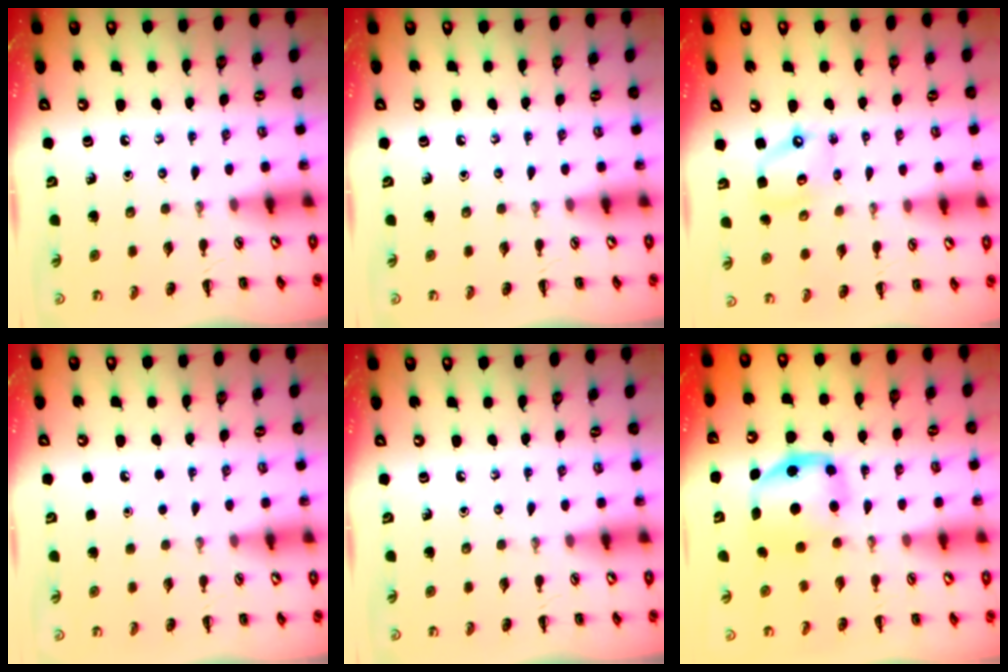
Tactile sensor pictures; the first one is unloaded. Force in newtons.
{"total": 0.0}
{"total": 7.3, "press": 7.2, "slide": 1.4}
{"total": 1.6, "press": 1.6, "slide": 0.1}
{"total": 0.0}
{"total": 6.6, "press": 6.6, "slide": 0.4}